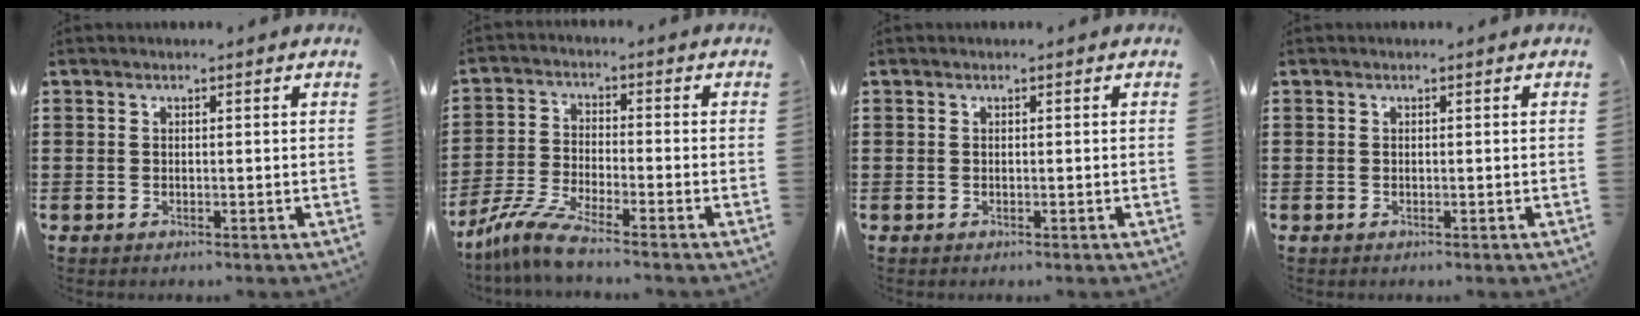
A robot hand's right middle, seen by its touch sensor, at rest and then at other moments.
{"total": 6.1, "force": [-5.2, 0.1, 3.3], "torque": [-0.088, -0.018, -0.105]}
{"total": 0.0}
{"total": 0.0}